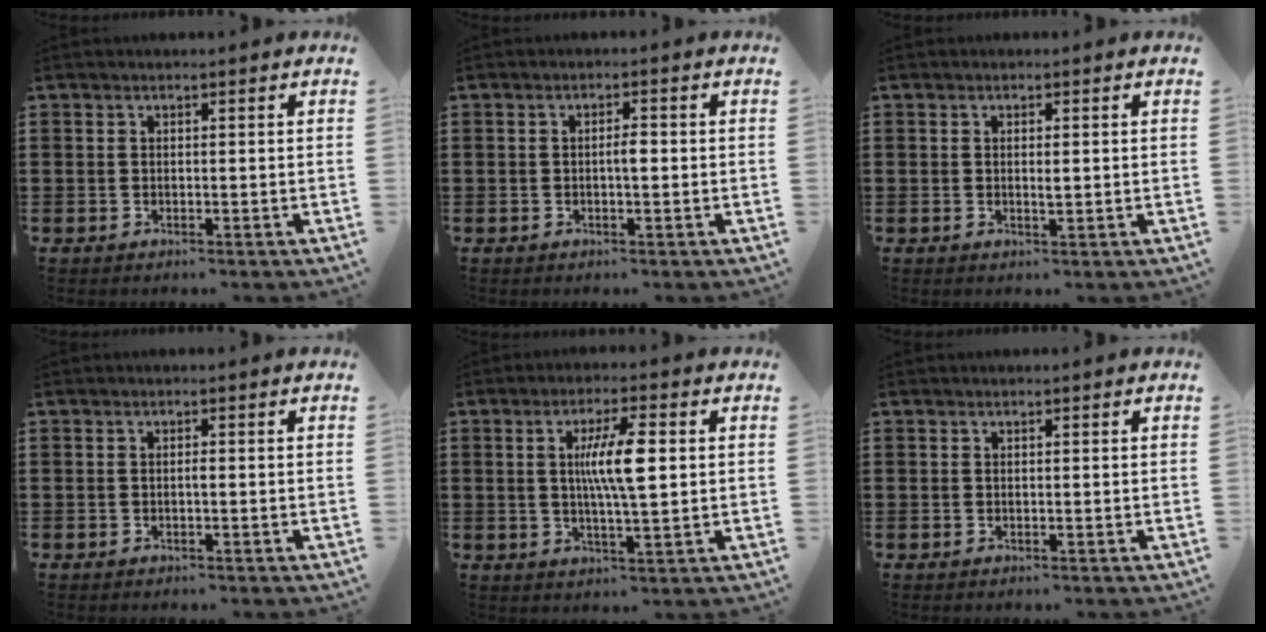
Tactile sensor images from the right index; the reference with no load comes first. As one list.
[{"total": 2.0, "force": [-0.2, 0.5, 1.9], "torque": [-0.036, 0.003, -0.005]}, {"total": 1.4, "force": [0.0, 0.3, 1.4], "torque": [-0.025, 0.000, 0.000]}, {"total": 0.5, "force": [-0.1, 0.0, 0.5], "torque": [-0.010, -0.002, -0.003]}, {"total": 8.0, "force": [1.2, 1.4, 7.8], "torque": [-0.147, 0.004, 0.017]}, {"total": 0.0}]